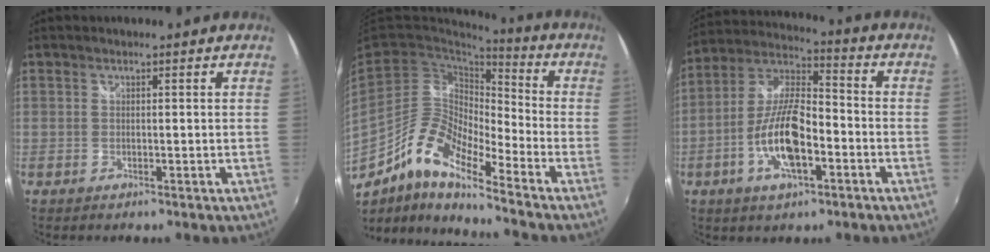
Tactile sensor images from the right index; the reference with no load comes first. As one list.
[{"total": 13.6, "force": [-8.9, 3.2, 9.8], "torque": [-0.175, 0.001, -0.178]}, {"total": 14.0, "force": [-4.8, 5.0, 12.1], "torque": [-0.250, -0.002, -0.092]}]